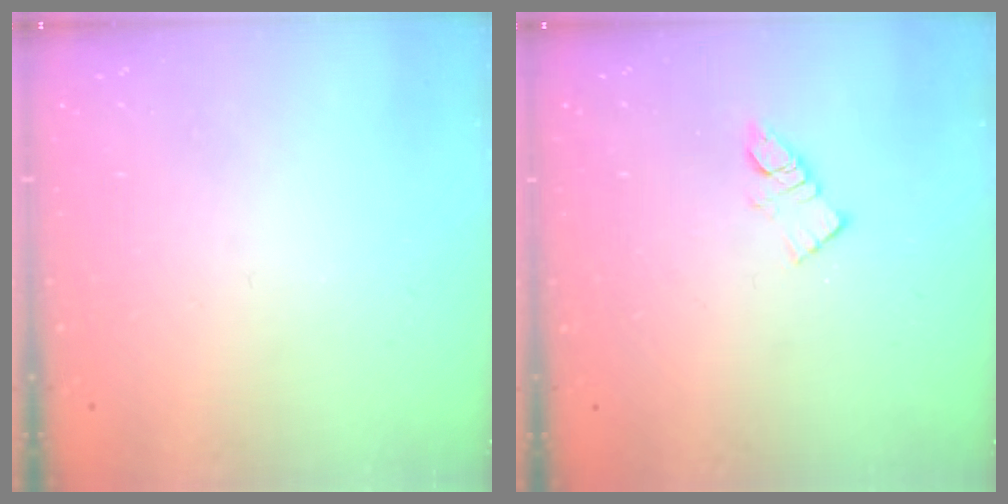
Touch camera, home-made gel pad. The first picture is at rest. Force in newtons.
{"total": 5.7, "press": 5.7, "slide": 0.2}